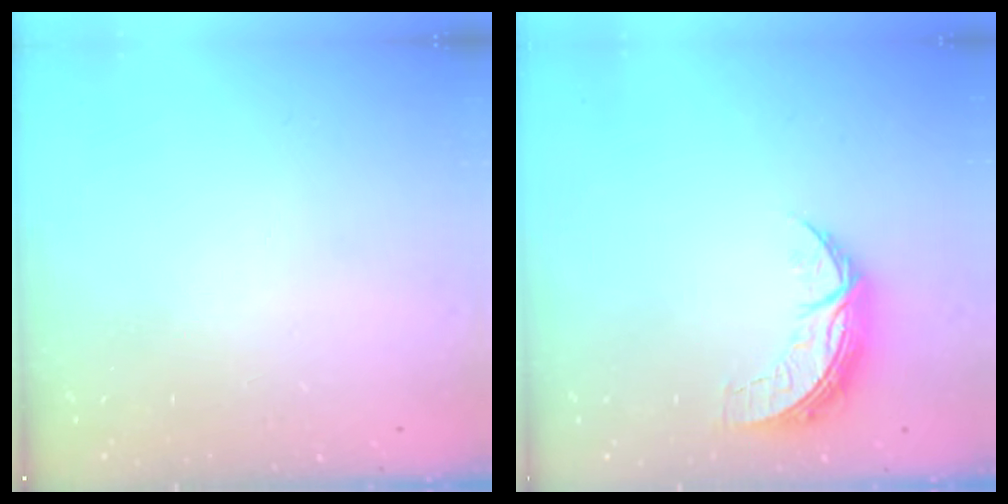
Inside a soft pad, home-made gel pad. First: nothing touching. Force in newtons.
{"total": 7.5, "press": 7.5, "slide": 0.5}